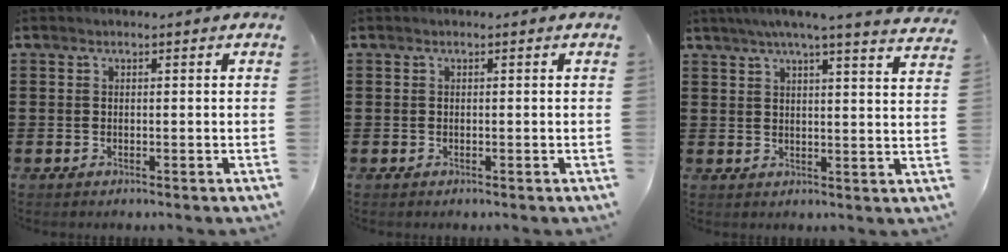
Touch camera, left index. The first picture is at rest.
{"total": 0.0}
{"total": 5.0, "force": [4.2, -0.7, 2.5], "torque": [-0.064, -0.019, 0.071]}